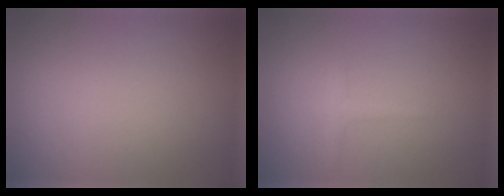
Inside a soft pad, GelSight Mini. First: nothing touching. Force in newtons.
{"total": 1.1, "press": 1.1, "slide": 0.1}